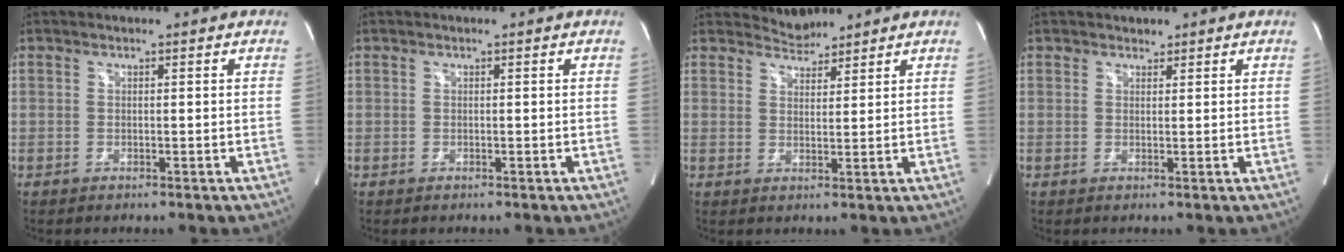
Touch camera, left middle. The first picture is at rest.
{"total": 0.0}
{"total": 2.9, "force": [2.8, 0.6, -0.6], "torque": [0.006, 0.005, 0.053]}
{"total": 1.0, "force": [0.8, 0.6, -0.1], "torque": [0.005, -0.001, 0.009]}